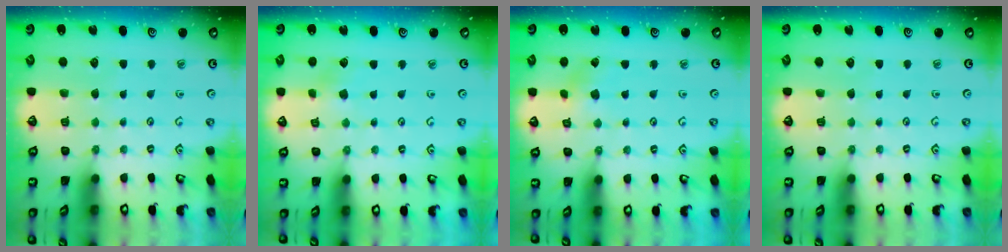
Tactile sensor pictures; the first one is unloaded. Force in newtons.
{"total": 2.4, "press": 2.3, "slide": 0.4}
{"total": 2.7, "press": 2.6, "slide": 0.6}
{"total": 0.0}